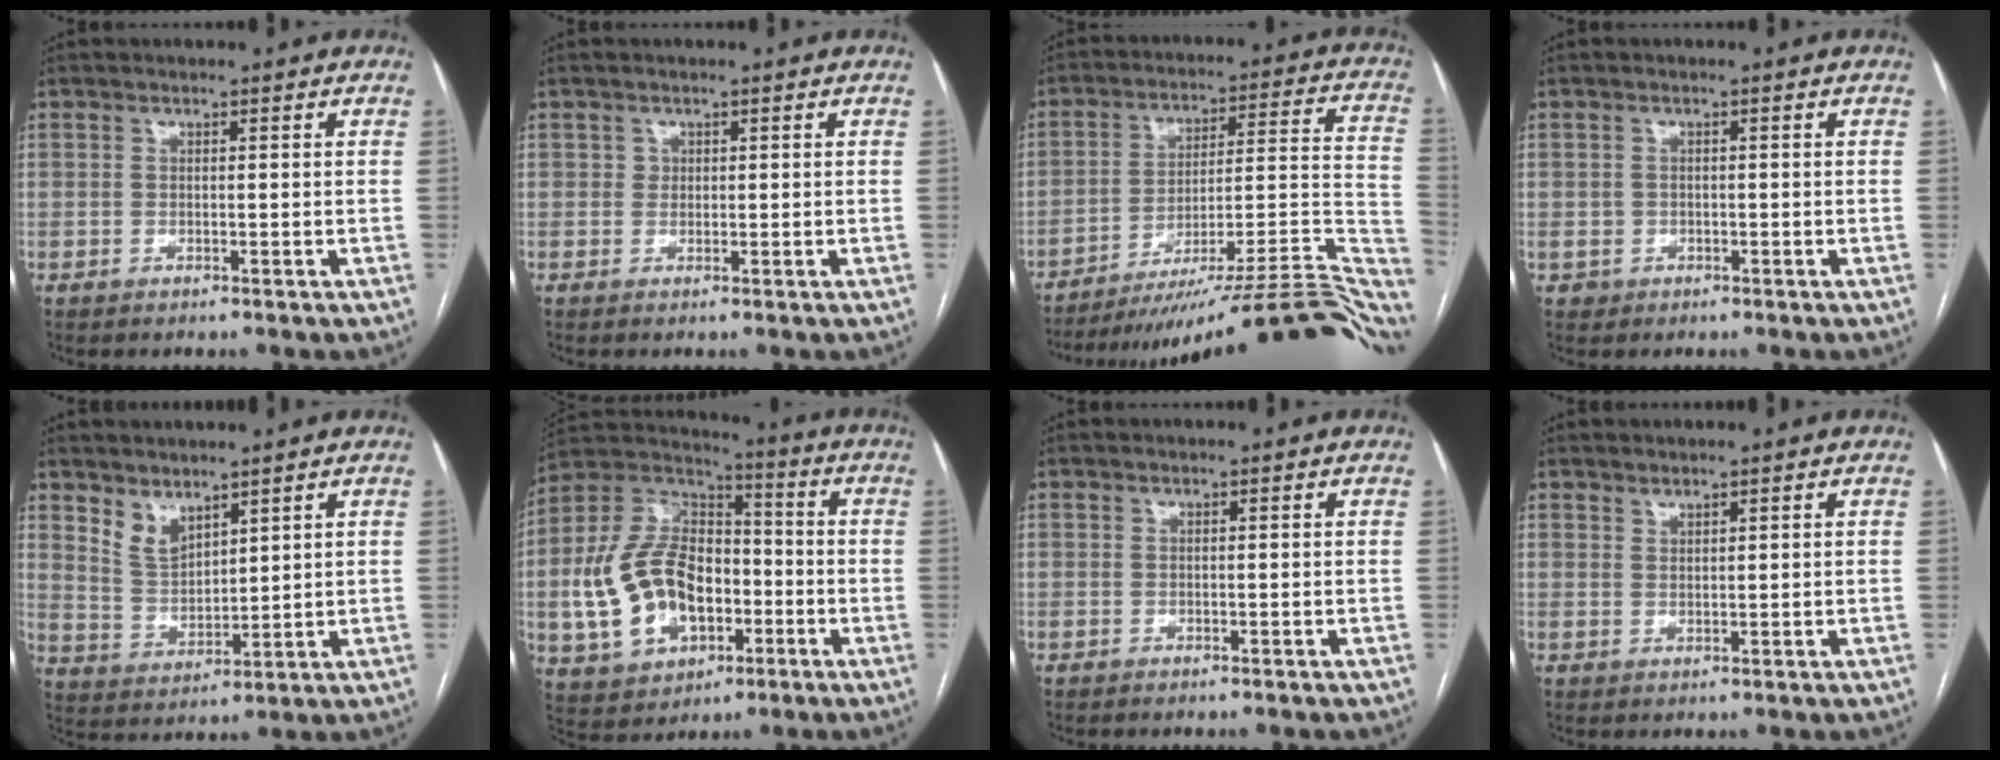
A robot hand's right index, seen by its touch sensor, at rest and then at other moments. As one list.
[{"total": 1.1, "force": [0.4, 1.1, 0.2], "torque": [0.003, 0.000, 0.003]}, {"total": 29.4, "force": [-24.6, 2.4, 15.9], "torque": [-0.112, 0.002, -0.336]}, {"total": 1.4, "force": [-0.4, 1.3, 0.1], "torque": [0.001, 0.006, -0.003]}, {"total": 5.5, "force": [4.2, 2.7, 2.3], "torque": [-0.049, -0.002, 0.096]}, {"total": 17.7, "force": [-3.4, 11.7, 12.8], "torque": [-0.284, 0.026, -0.047]}, {"total": 0.6, "force": [-0.5, 0.0, 0.3], "torque": [0.003, -0.001, -0.007]}, {"total": 1.1, "force": [1.1, 0.2, 0.2], "torque": [-0.004, -0.005, 0.022]}]